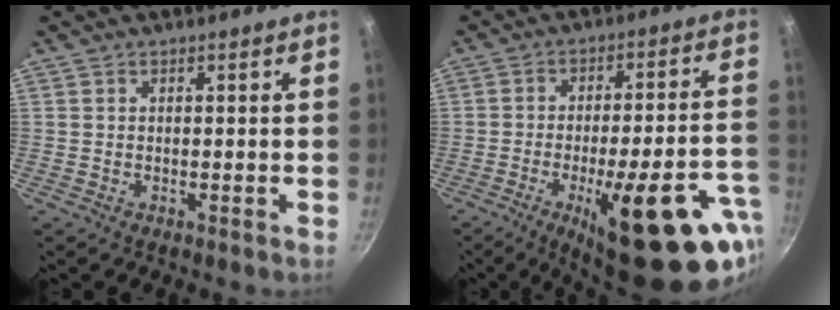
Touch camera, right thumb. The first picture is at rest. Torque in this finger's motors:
{"motor_torque": [2.71, 2.30, 2.26, -0.51, 0.54]}